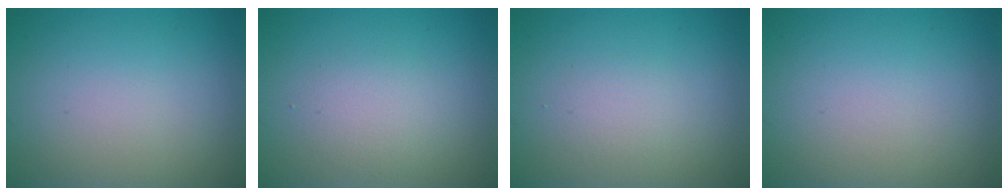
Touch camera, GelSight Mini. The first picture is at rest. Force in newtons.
{"total": 1.9, "press": 1.9, "slide": 0.1}
{"total": 1.3, "press": 1.3, "slide": 0.1}
{"total": 0.0}